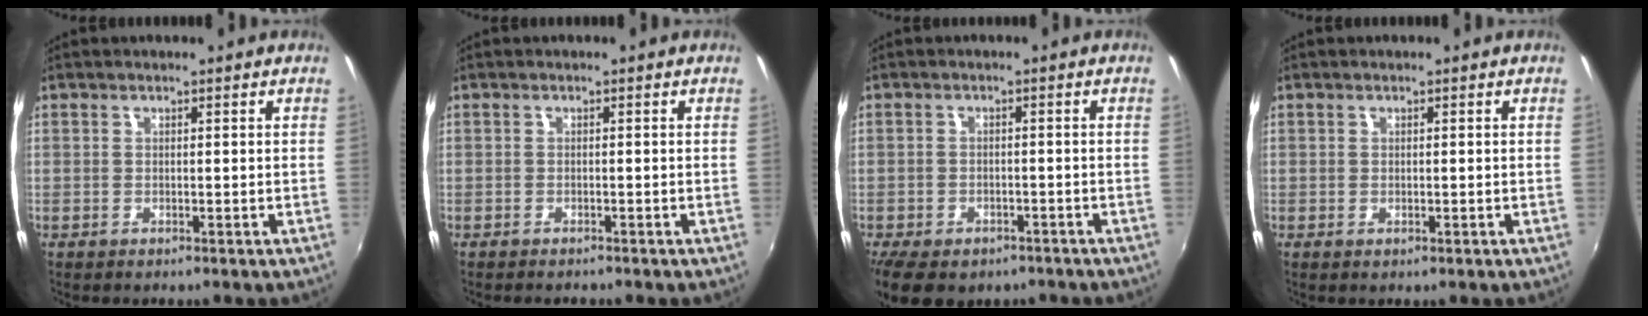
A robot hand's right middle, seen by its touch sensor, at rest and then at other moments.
{"total": 1.6, "force": [-1.5, 0.3, 0.4], "torque": [-0.014, -0.009, -0.024]}
{"total": 10.0, "force": [-6.7, 5.5, 5.0], "torque": [-0.114, -0.022, -0.098]}
{"total": 0.0}